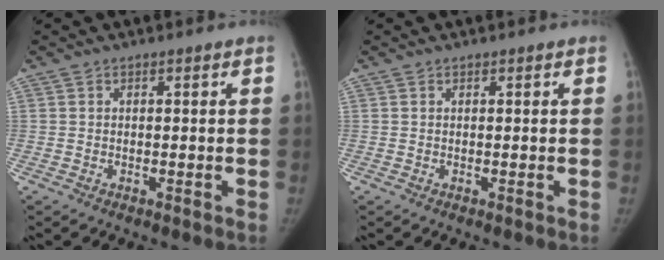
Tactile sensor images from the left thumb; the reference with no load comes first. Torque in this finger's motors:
{"motor_torque": [0.11, 0.06, 0.33, -0.44, 0.10]}